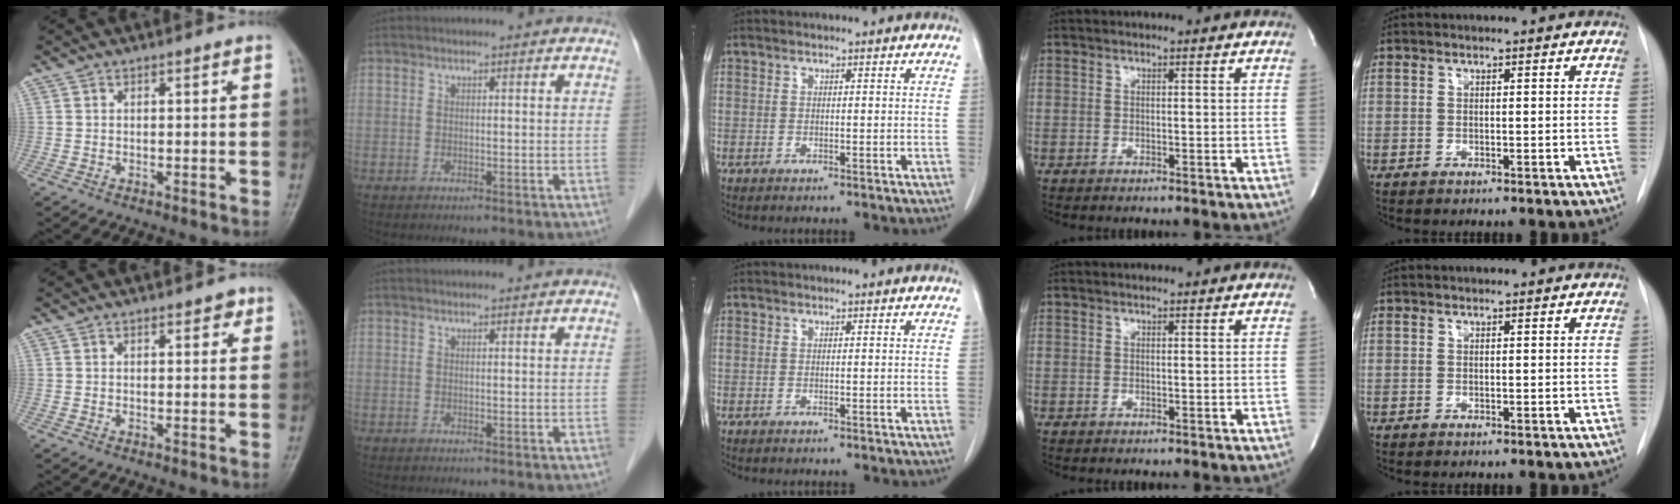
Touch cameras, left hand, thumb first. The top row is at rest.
{"thumb": {"total": 2.0, "force": [1.1, 1.1, 1.3], "torque": [-0.005, -0.002, 0.012]}, "index": {"total": 0.7, "force": [0.7, 0.0, 0.1], "torque": [-0.008, -0.001, 0.008]}}